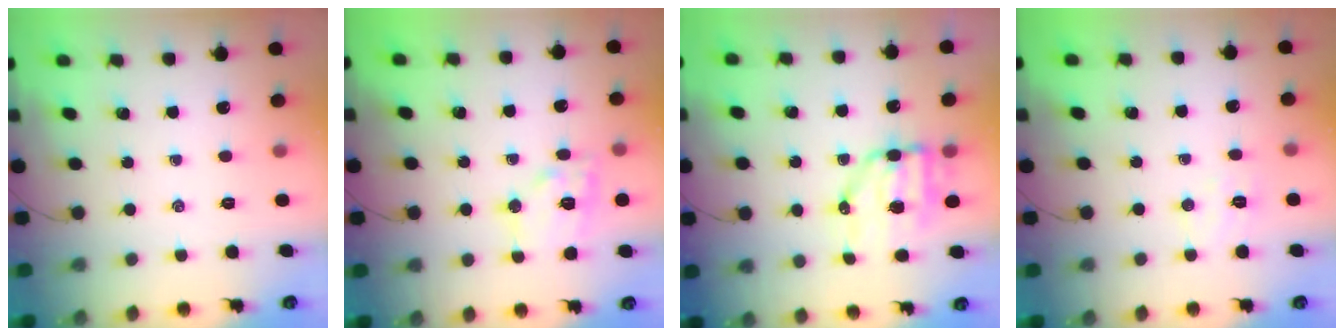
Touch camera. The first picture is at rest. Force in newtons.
{"total": 12.2, "press": 12.2, "slide": 1.2}
{"total": 7.4, "press": 7.3, "slide": 1.7}
{"total": 6.0, "press": 5.9, "slide": 1.1}